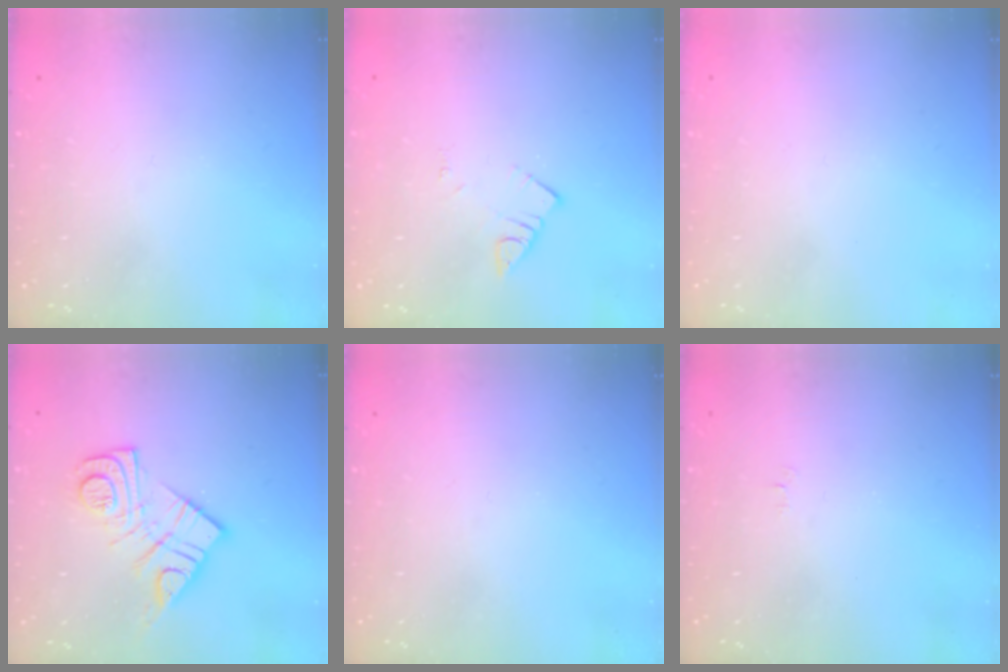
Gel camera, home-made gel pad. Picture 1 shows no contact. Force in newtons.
{"total": 3.5, "press": 3.5, "slide": 0.2}
{"total": 1.7, "press": 1.7, "slide": 0.1}
{"total": 13.9, "press": 13.8, "slide": 1.2}
{"total": 0.0}
{"total": 2.5, "press": 2.5, "slide": 0.3}